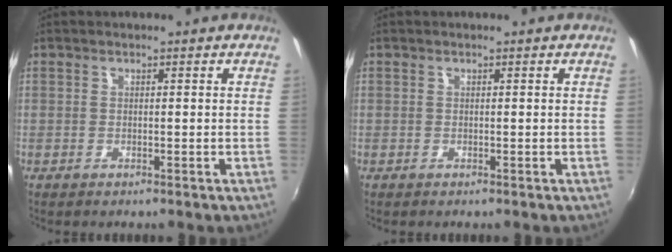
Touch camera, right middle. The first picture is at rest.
{"total": 0.0}